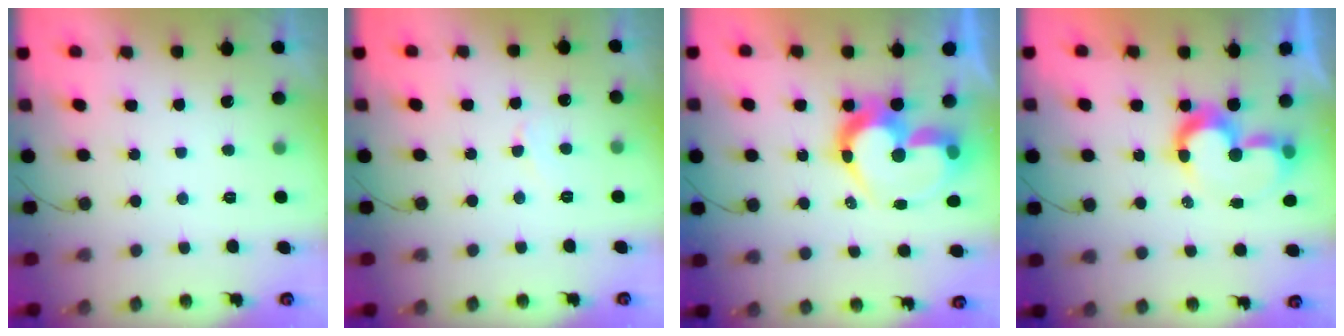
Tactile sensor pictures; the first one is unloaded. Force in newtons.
{"total": 3.7, "press": 3.6, "slide": 0.4}
{"total": 15.1, "press": 14.8, "slide": 2.9}
{"total": 8.8, "press": 8.2, "slide": 3.1}